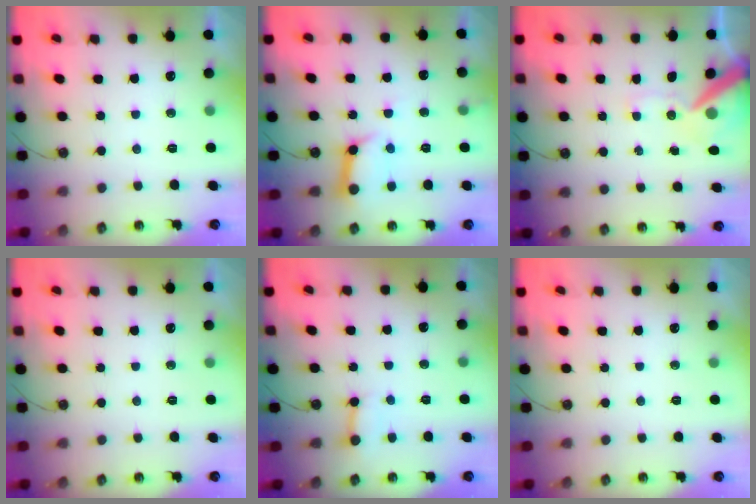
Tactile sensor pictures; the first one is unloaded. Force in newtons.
{"total": 10.1, "press": 10.1, "slide": 1.2}
{"total": 12.1, "press": 11.9, "slide": 2.1}
{"total": 0.0}
{"total": 3.9, "press": 3.9, "slide": 0.2}
{"total": 0.0}